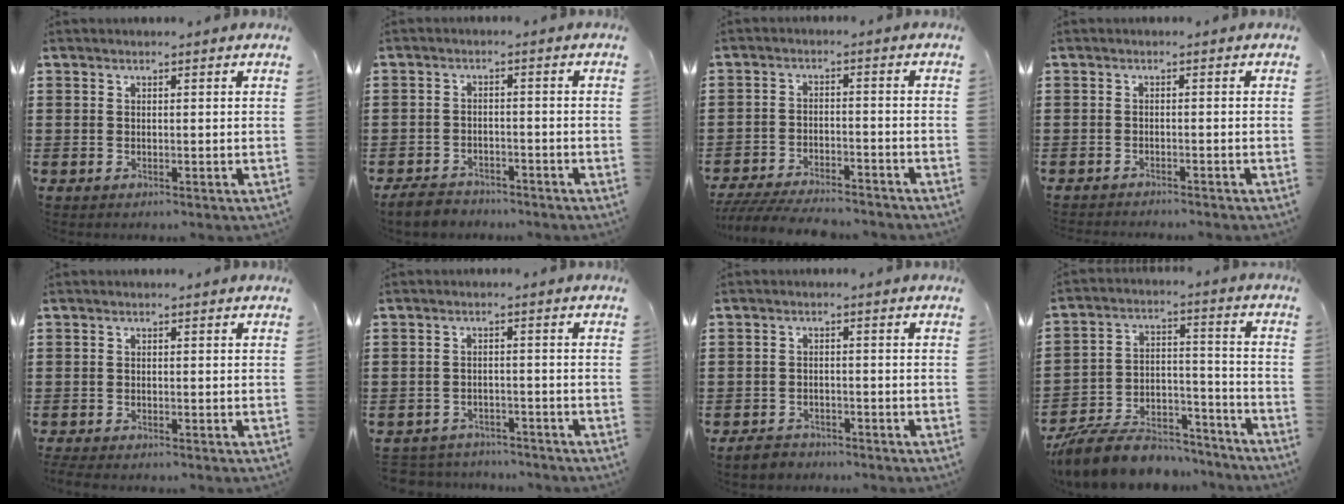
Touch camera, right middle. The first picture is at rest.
{"total": 3.4, "force": [-3.2, 1.0, 0.3], "torque": [-0.018, 0.004, -0.070]}
{"total": 5.6, "force": [-5.4, 0.7, 1.3], "torque": [-0.031, 0.001, -0.109]}
{"total": 1.3, "force": [-1.3, 0.0, 0.0], "torque": [-0.004, 0.002, -0.028]}
{"total": 1.1, "force": [-1.0, 0.2, 0.2], "torque": [-0.016, -0.004, -0.023]}
{"total": 3.0, "force": [-2.9, 0.6, -0.4], "torque": [-0.003, 0.001, -0.065]}
{"total": 2.5, "force": [-2.3, 0.9, 0.0], "torque": [-0.008, 0.005, -0.050]}
{"total": 10.3, "force": [-9.3, 3.0, 3.3], "torque": [-0.059, 0.031, -0.181]}